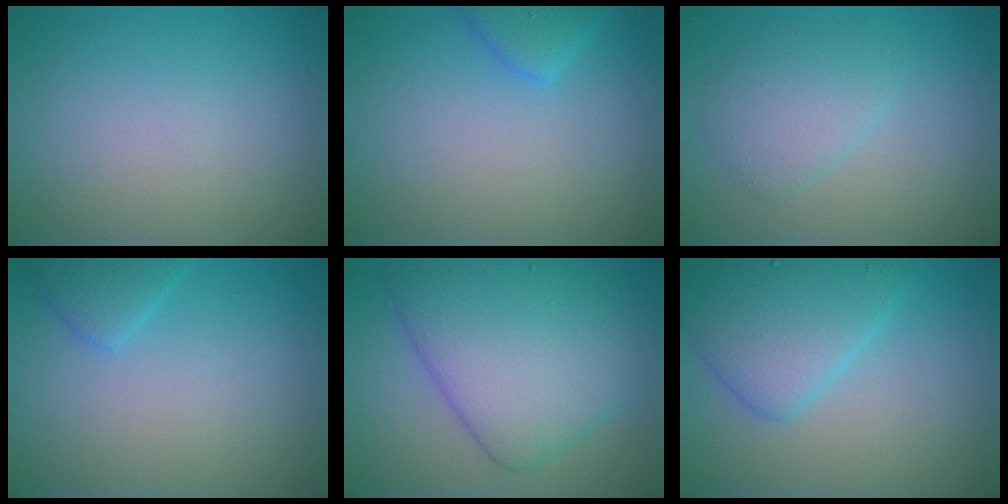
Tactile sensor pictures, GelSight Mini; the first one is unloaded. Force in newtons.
{"total": 2.1, "press": 2.1, "slide": 0.1}
{"total": 2.6, "press": 2.6, "slide": 0.2}
{"total": 1.8, "press": 1.8, "slide": 0.2}
{"total": 8.9, "press": 8.9, "slide": 0.2}
{"total": 5.2, "press": 5.2, "slide": 0.2}